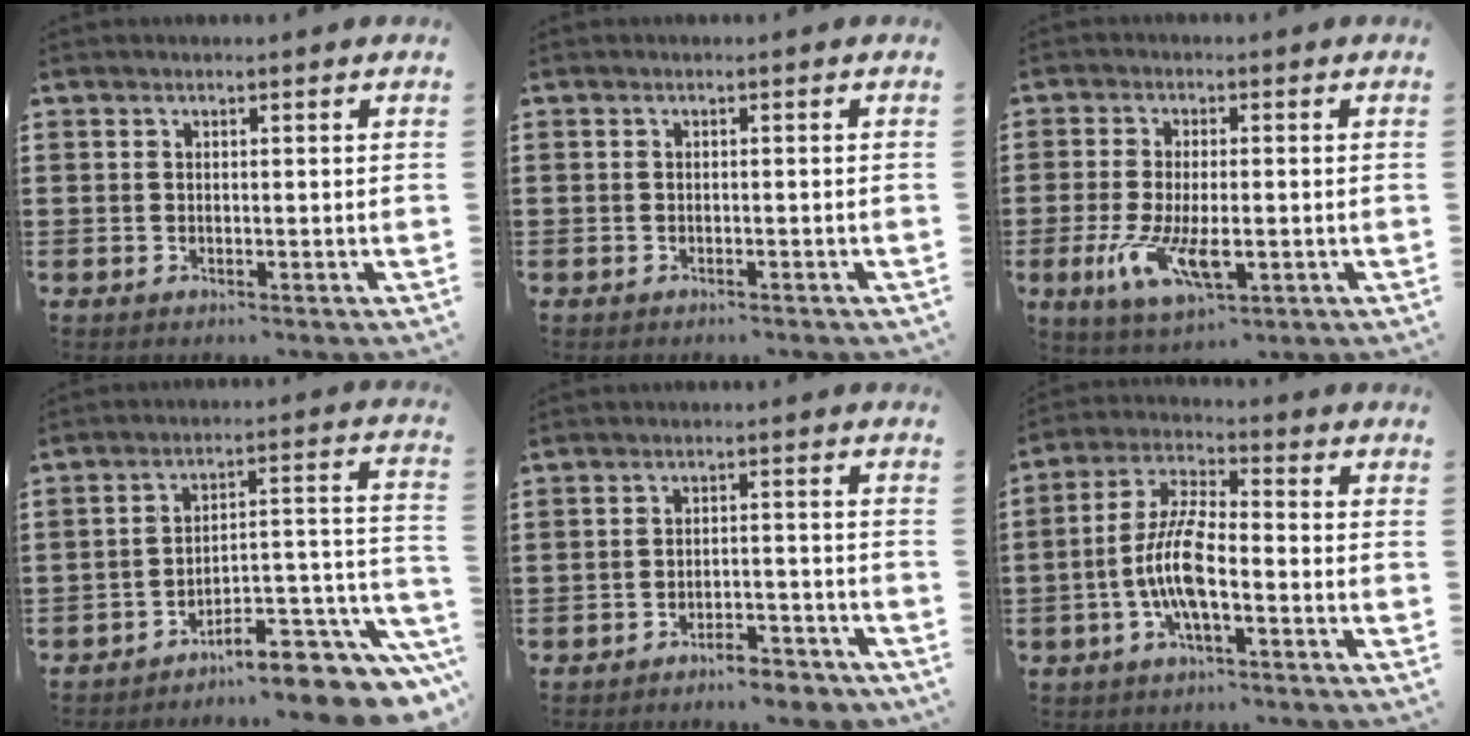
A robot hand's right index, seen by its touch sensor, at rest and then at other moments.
{"total": 0.6, "force": [-0.6, 0.1, 0.2], "torque": [-0.006, -0.002, -0.012]}
{"total": 8.3, "force": [-1.9, 3.4, 7.3], "torque": [-0.162, -0.016, -0.034]}
{"total": 8.7, "force": [-7.0, 2.3, 4.5], "torque": [-0.046, 0.003, -0.133]}
{"total": 4.3, "force": [-4.1, 0.5, 1.1], "torque": [-0.021, 0.002, -0.083]}
{"total": 8.8, "force": [-2.5, 2.8, 8.0], "torque": [-0.182, -0.010, -0.054]}